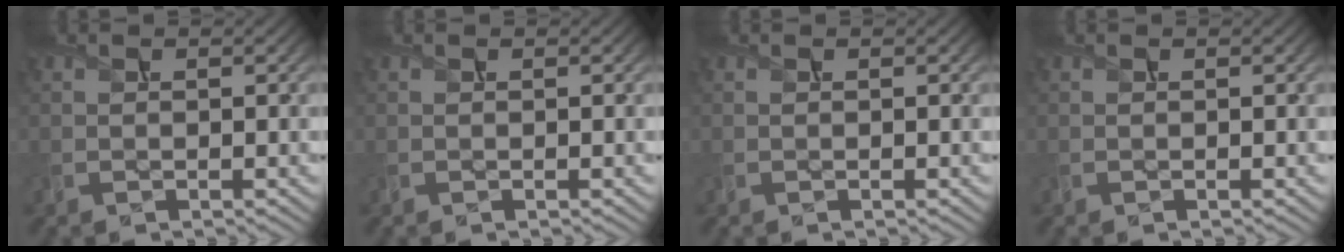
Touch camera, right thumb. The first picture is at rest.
{"total": 0.0}
{"total": 0.0}
{"total": 0.0}